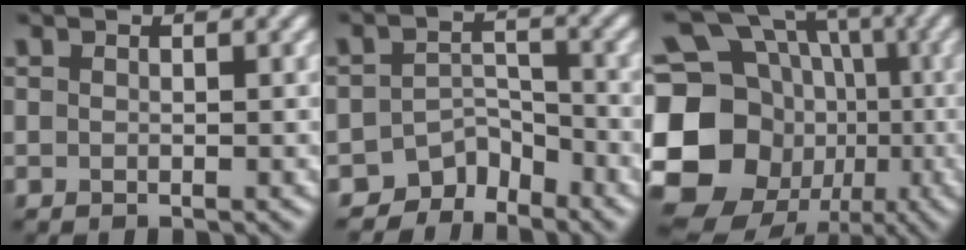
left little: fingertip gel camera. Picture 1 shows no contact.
{"total": 4.1, "force": [-3.6, 1.8, 0.5], "torque": [0.008, 0.004, -0.063]}
{"total": 22.3, "force": [-4.4, 19.6, 9.6], "torque": [-0.204, -0.005, -0.112]}